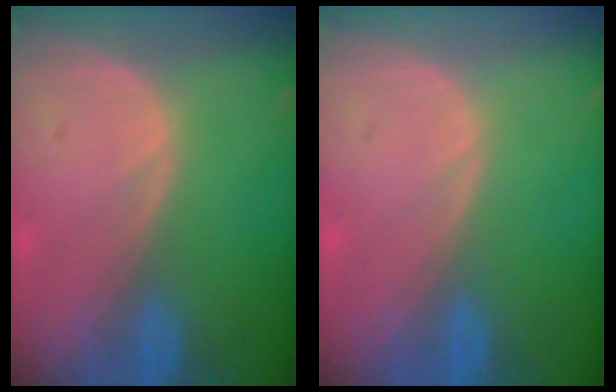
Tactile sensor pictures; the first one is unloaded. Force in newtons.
{"total": 0.0}